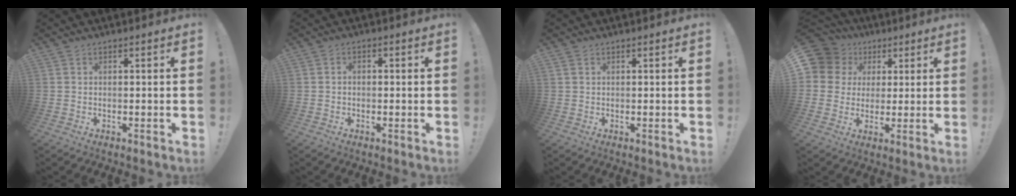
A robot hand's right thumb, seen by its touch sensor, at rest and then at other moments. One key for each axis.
{"total": 1.3, "fx": -0.8, "fy": 0.7, "fz": 0.8, "tx": -0.018, "ty": 0.006, "tz": -0.014}
{"total": 0.5, "fx": 0.3, "fy": 0.4, "fz": 0.1, "tx": -0.003, "ty": 0.001, "tz": 0.006}
{"total": 9.9, "fx": 3.7, "fy": 8.7, "fz": 2.9, "tx": -0.052, "ty": -0.017, "tz": 0.077}